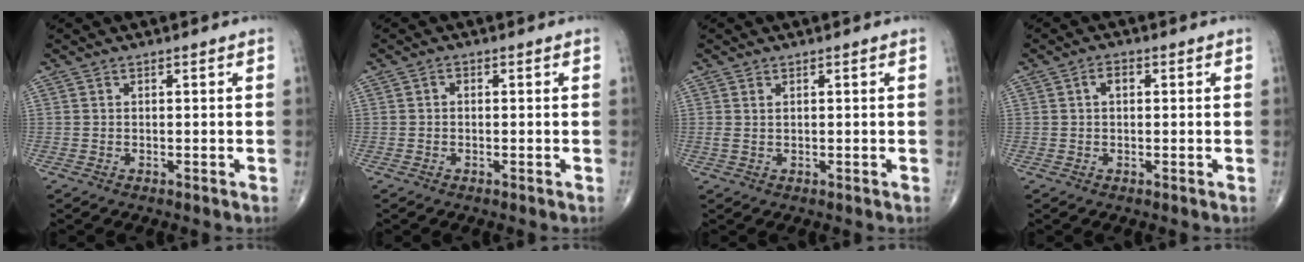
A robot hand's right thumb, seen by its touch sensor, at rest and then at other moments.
{"total": 0.9, "force": [0.0, 0.7, 0.6], "torque": [-0.006, 0.002, -0.005]}
{"total": 1.5, "force": [0.5, 0.7, 1.2], "torque": [-0.033, 0.006, 0.014]}
{"total": 2.4, "force": [0.4, 1.5, 1.8], "torque": [-0.030, 0.009, 0.005]}